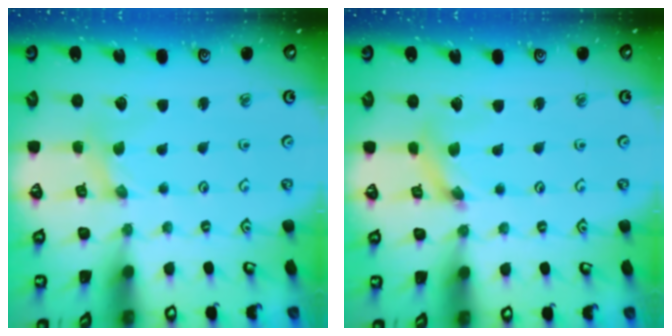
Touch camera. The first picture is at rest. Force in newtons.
{"total": 2.0, "press": 2.0, "slide": 0.1}